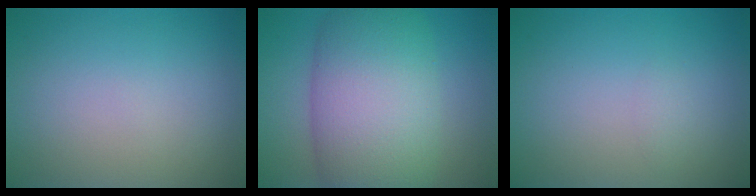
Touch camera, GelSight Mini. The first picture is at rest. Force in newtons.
{"total": 12.0, "press": 12.0, "slide": 0.6}
{"total": 0.6, "press": 0.6, "slide": 0.0}